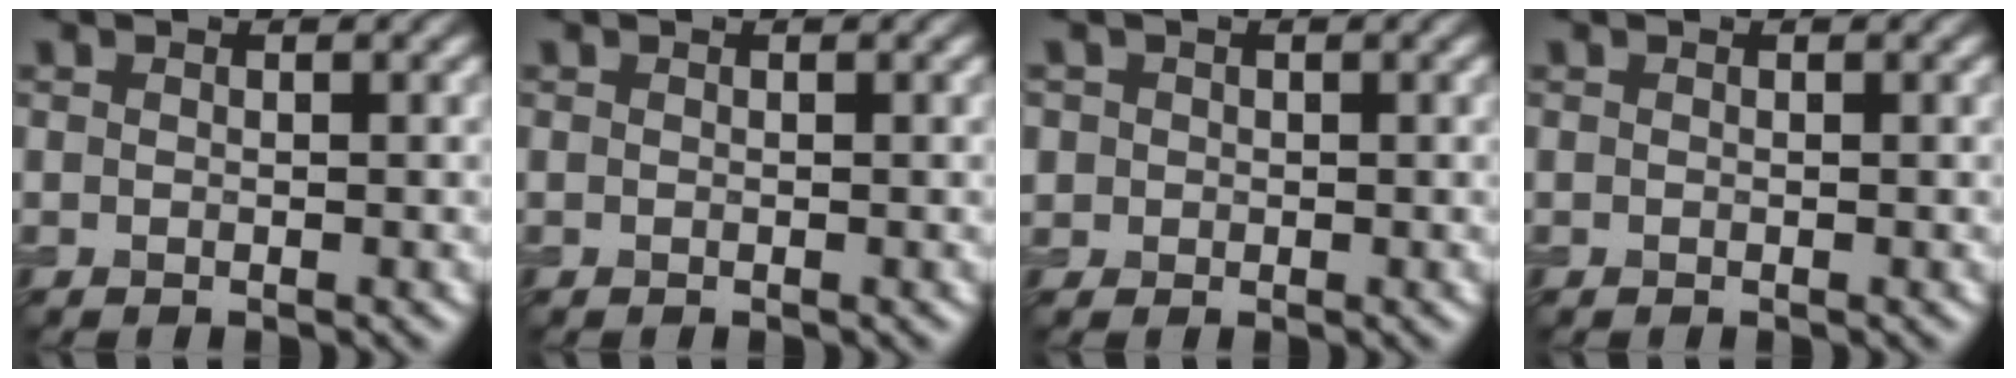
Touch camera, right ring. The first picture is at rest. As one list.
[{"total": 0.0}, {"total": 1.8, "force": [0.5, 1.6, 0.4], "torque": [0.001, 0.006, 0.009]}, {"total": 0.0}]